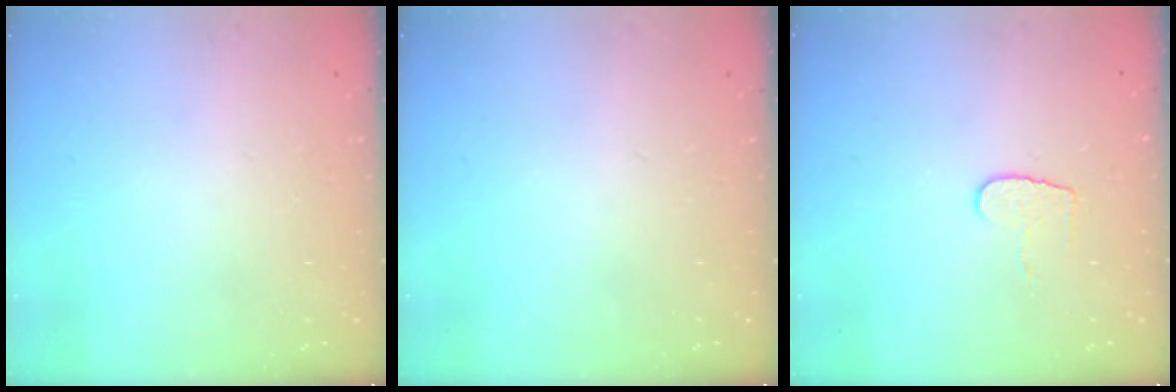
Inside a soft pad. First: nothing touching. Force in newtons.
{"total": 0.0}
{"total": 6.6, "press": 6.6, "slide": 0.6}